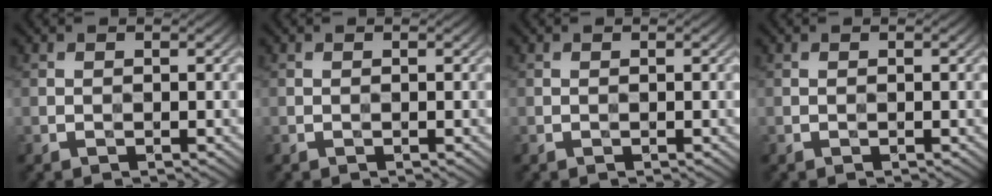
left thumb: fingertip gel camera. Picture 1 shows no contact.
{"total": 0.0}
{"total": 0.0}
{"total": 0.0}